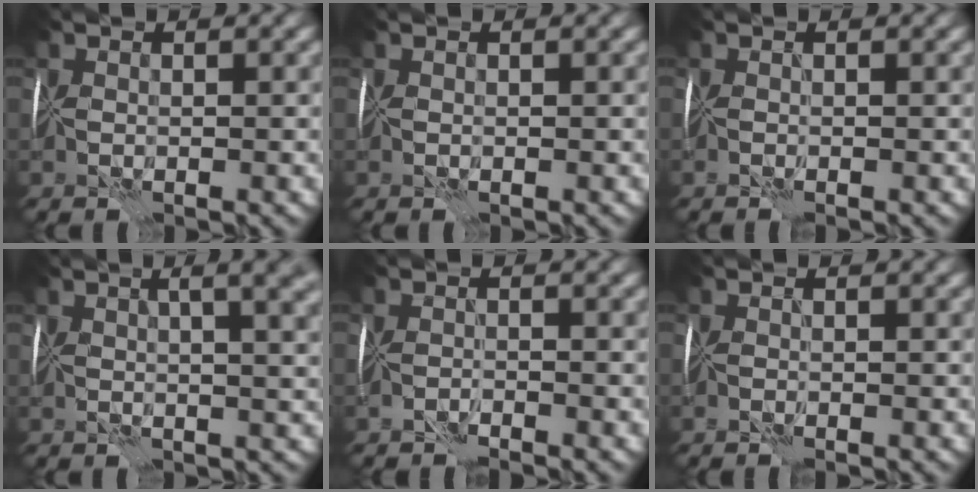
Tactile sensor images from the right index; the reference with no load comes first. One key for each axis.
{"total": 0.0}
{"total": 1.3, "fx": -0.5, "fy": -1.1, "fz": -0.5, "tx": 0.015, "ty": -0.003, "tz": -0.010}
{"total": 8.6, "fx": 3.7, "fy": 3.4, "fz": 7.0, "tx": -0.056, "ty": 0.043, "tz": 0.029}
{"total": 2.5, "fx": -1.6, "fy": -1.6, "fz": -1.0, "tx": 0.027, "ty": -0.005, "tz": -0.034}
{"total": 1.4, "fx": -0.7, "fy": -1.2, "fz": -0.4, "tx": 0.010, "ty": -0.007, "tz": -0.015}